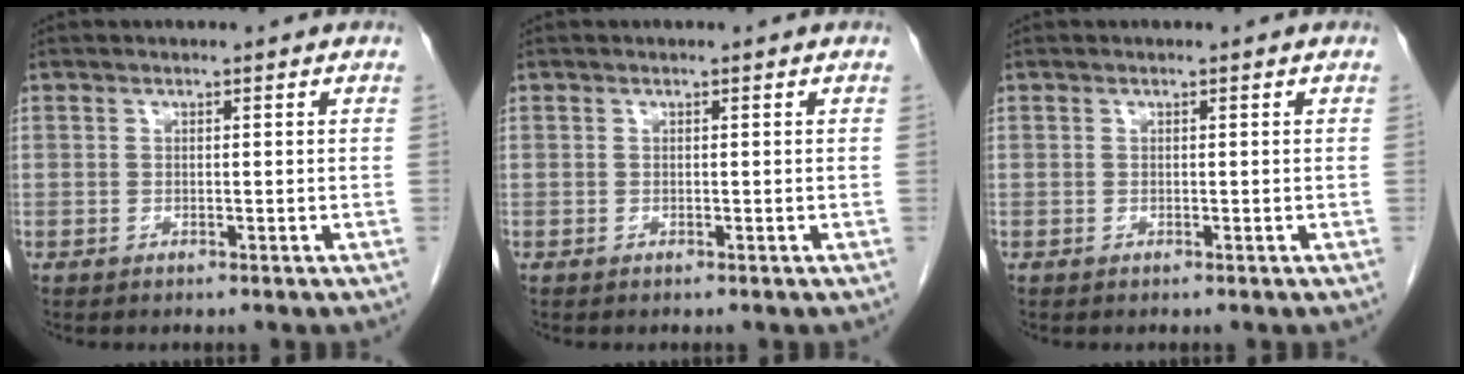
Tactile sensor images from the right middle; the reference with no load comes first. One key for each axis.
{"total": 0.0}
{"total": 0.0}